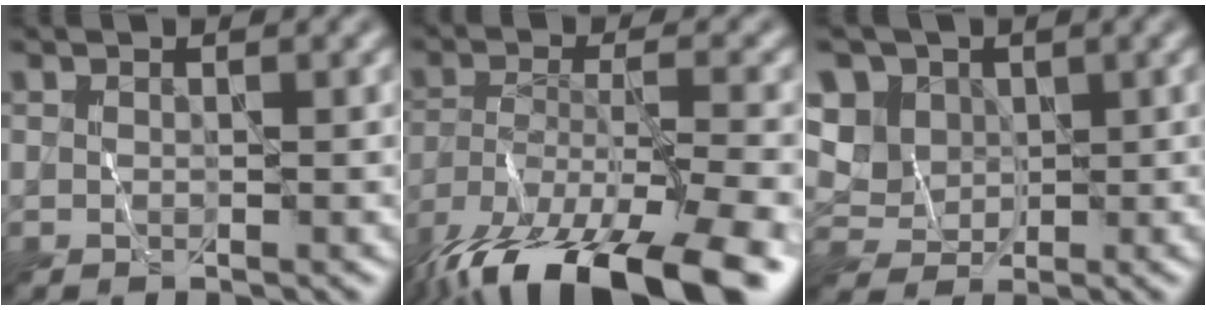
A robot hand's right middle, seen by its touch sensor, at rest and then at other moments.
{"total": 16.0, "force": [-11.8, 4.8, 9.8], "torque": [-0.207, -0.051, -0.170]}
{"total": 5.5, "force": [2.6, 4.4, 2.0], "torque": [-0.064, 0.000, 0.047]}